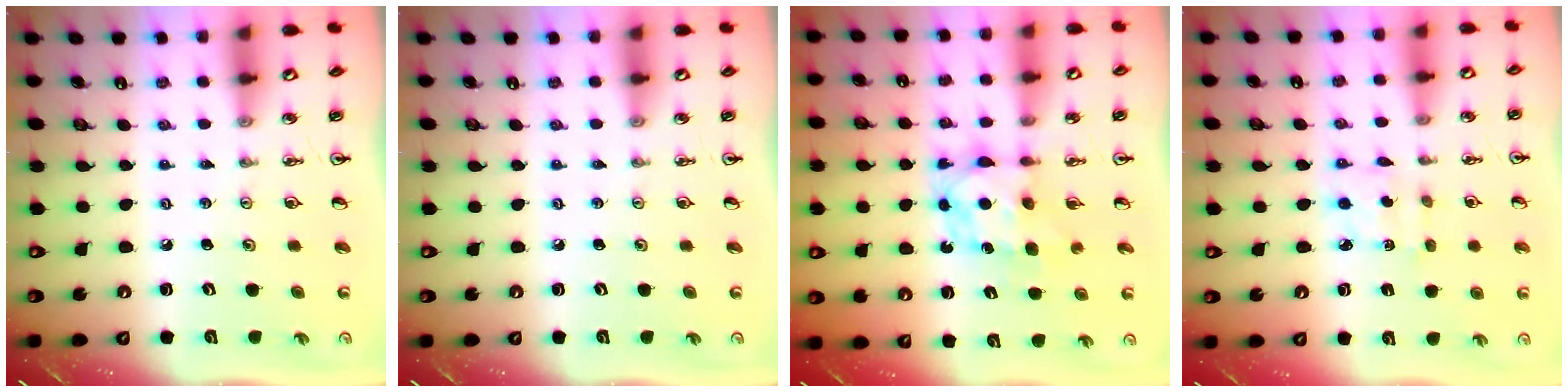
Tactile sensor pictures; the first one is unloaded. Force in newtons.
{"total": 0.0}
{"total": 7.2, "press": 7.2, "slide": 0.5}
{"total": 2.0, "press": 2.0, "slide": 0.2}